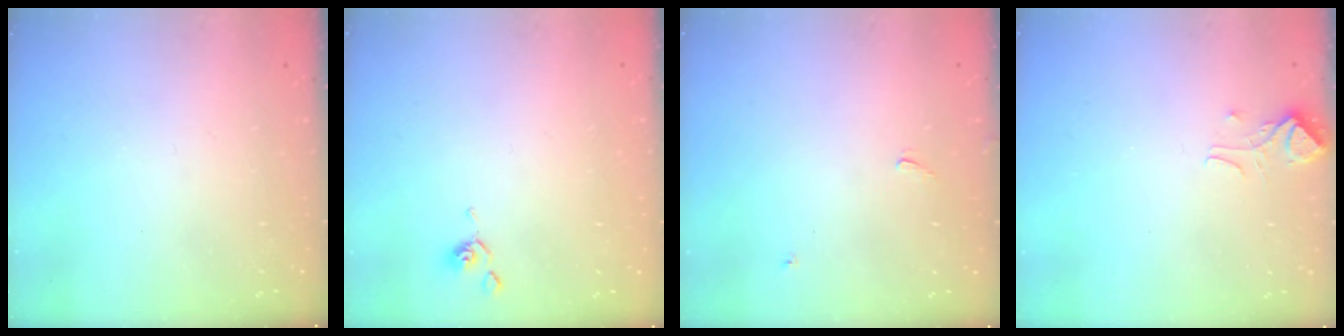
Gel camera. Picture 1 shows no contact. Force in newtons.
{"total": 1.8, "press": 1.8, "slide": 0.1}
{"total": 3.9, "press": 3.9, "slide": 0.3}
{"total": 0.9, "press": 0.5, "slide": 0.8}